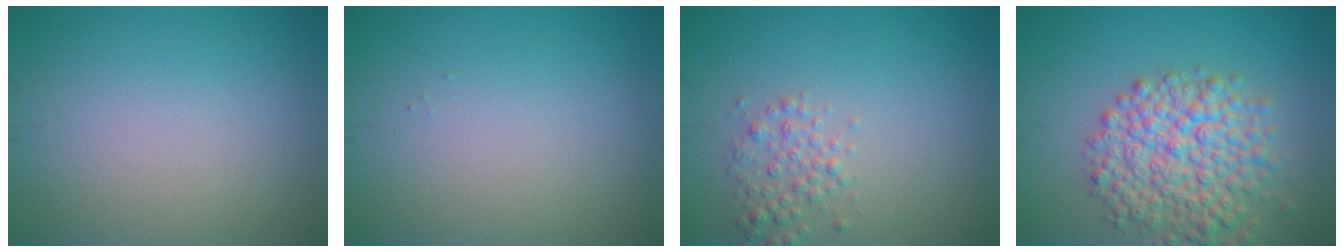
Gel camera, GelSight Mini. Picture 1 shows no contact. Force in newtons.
{"total": 0.0}
{"total": 2.1, "press": 2.1, "slide": 0.0}
{"total": 7.0, "press": 7.0, "slide": 0.3}